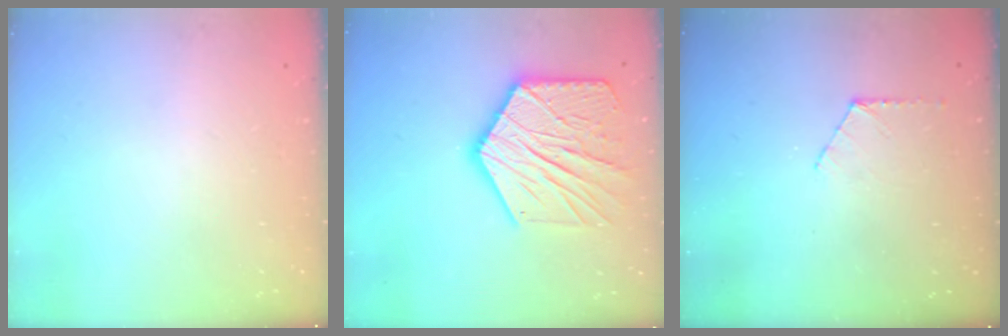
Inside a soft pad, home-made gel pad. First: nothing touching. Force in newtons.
{"total": 21.0, "press": 21.0, "slide": 1.7}
{"total": 5.9, "press": 5.9, "slide": 0.5}